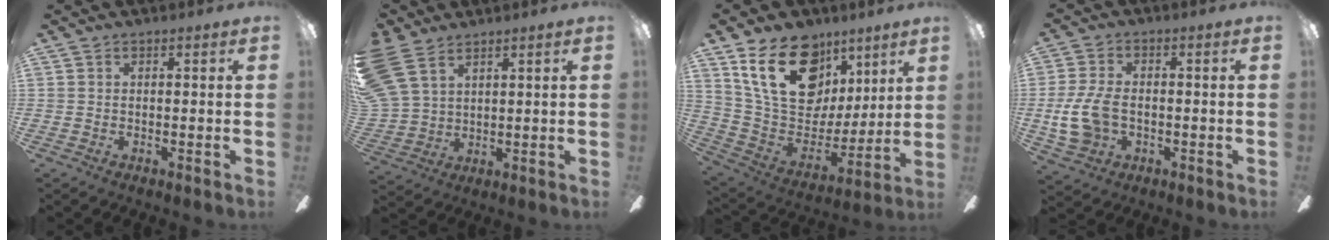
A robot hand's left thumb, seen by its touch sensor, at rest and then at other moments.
{"total": 11.3, "force": [7.1, 6.6, 5.8], "torque": [-0.150, -0.014, 0.143]}
{"total": 23.9, "force": [12.2, 15.5, 13.4], "torque": [-0.238, -0.051, 0.222]}
{"total": 10.1, "force": [-1.6, 7.0, 7.2], "torque": [-0.156, 0.012, -0.024]}